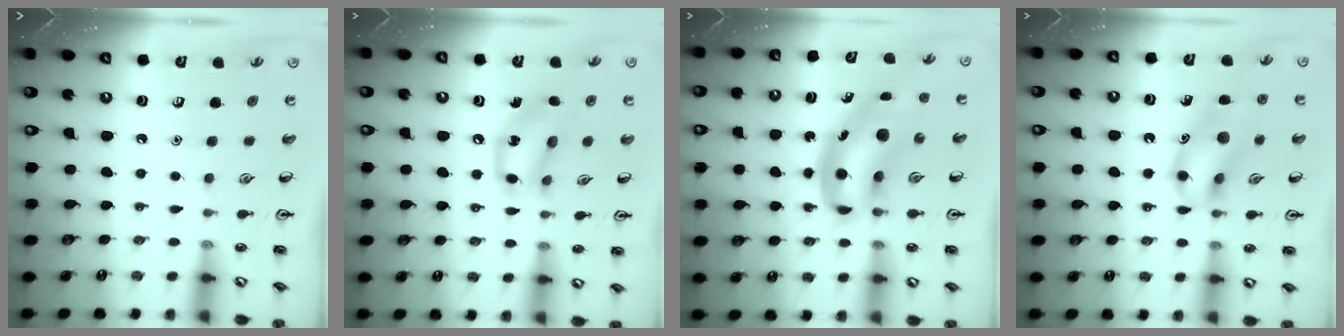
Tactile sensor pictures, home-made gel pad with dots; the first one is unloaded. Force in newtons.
{"total": 12.0, "press": 11.8, "slide": 1.8}
{"total": 9.4, "press": 9.0, "slide": 2.7}
{"total": 13.1, "press": 13.1, "slide": 1.3}